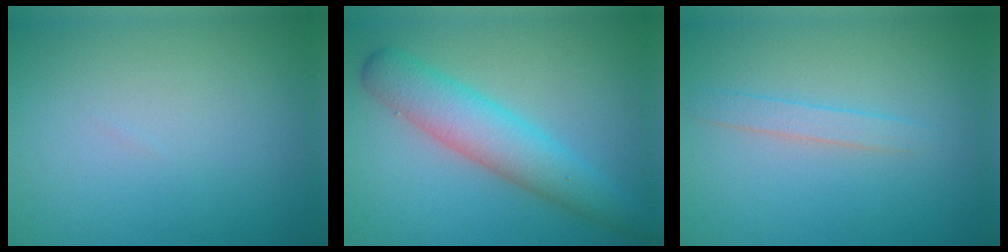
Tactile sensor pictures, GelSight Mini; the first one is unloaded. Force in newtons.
{"total": 5.3, "press": 5.3, "slide": 0.1}
{"total": 1.6, "press": 1.6, "slide": 0.0}